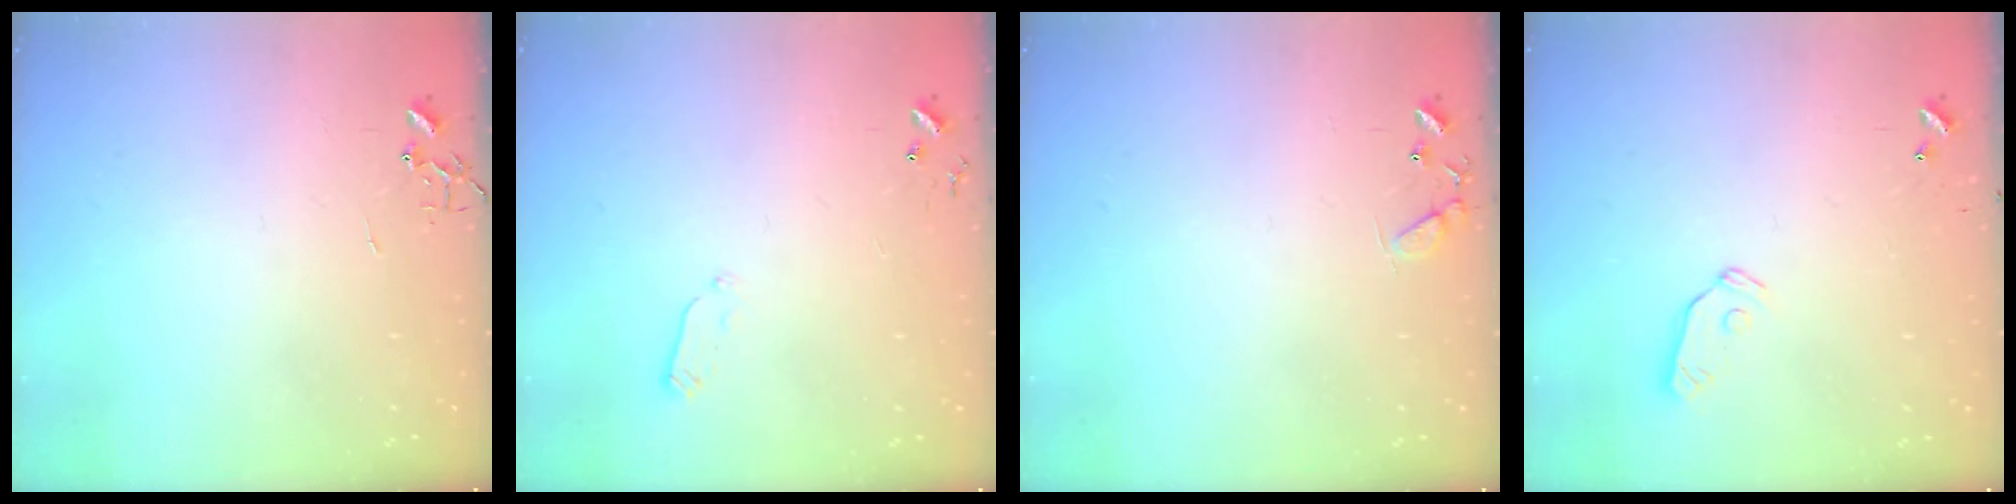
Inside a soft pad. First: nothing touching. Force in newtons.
{"total": 4.0, "press": 3.9, "slide": 1.0}
{"total": 7.7, "press": 7.7, "slide": 0.5}
{"total": 5.5, "press": 5.5, "slide": 0.2}